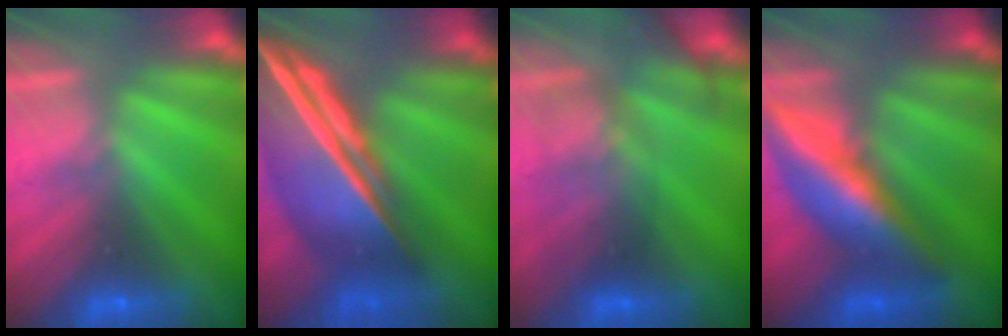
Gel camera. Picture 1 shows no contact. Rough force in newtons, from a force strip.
{"total": 7.0}
{"total": 2.7}
{"total": 13.7}